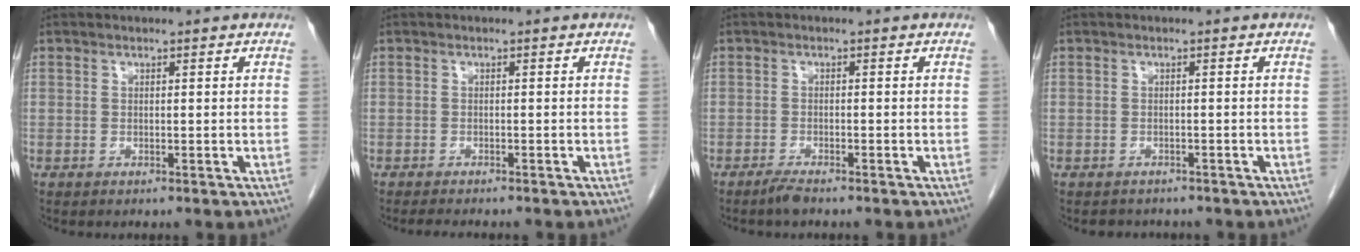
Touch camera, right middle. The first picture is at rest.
{"total": 3.9, "force": [-3.4, 0.7, 1.8], "torque": [-0.025, -0.007, -0.042]}
{"total": 1.7, "force": [-1.5, 0.1, 0.8], "torque": [-0.023, -0.004, -0.029]}
{"total": 2.7, "force": [-2.4, 1.2, 0.2], "torque": [-0.008, 0.000, -0.030]}